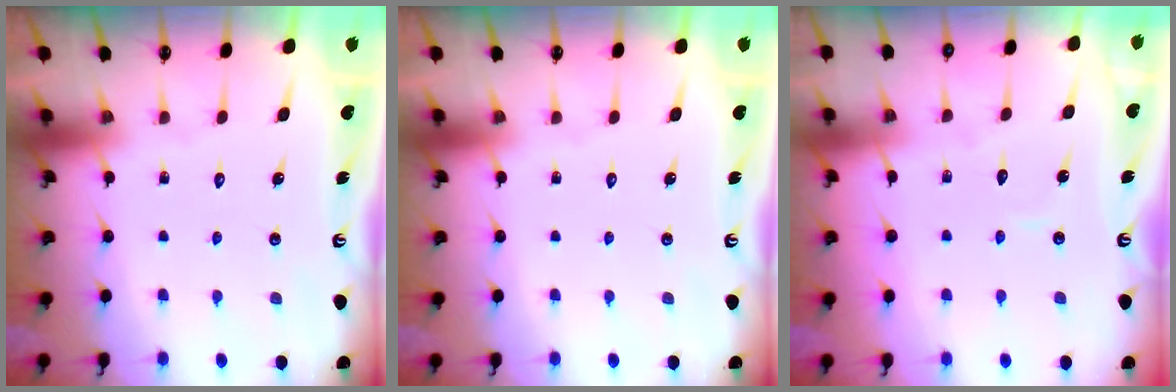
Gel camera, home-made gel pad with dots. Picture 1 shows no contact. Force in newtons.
{"total": 0.0}
{"total": 3.5, "press": 3.5, "slide": 0.1}